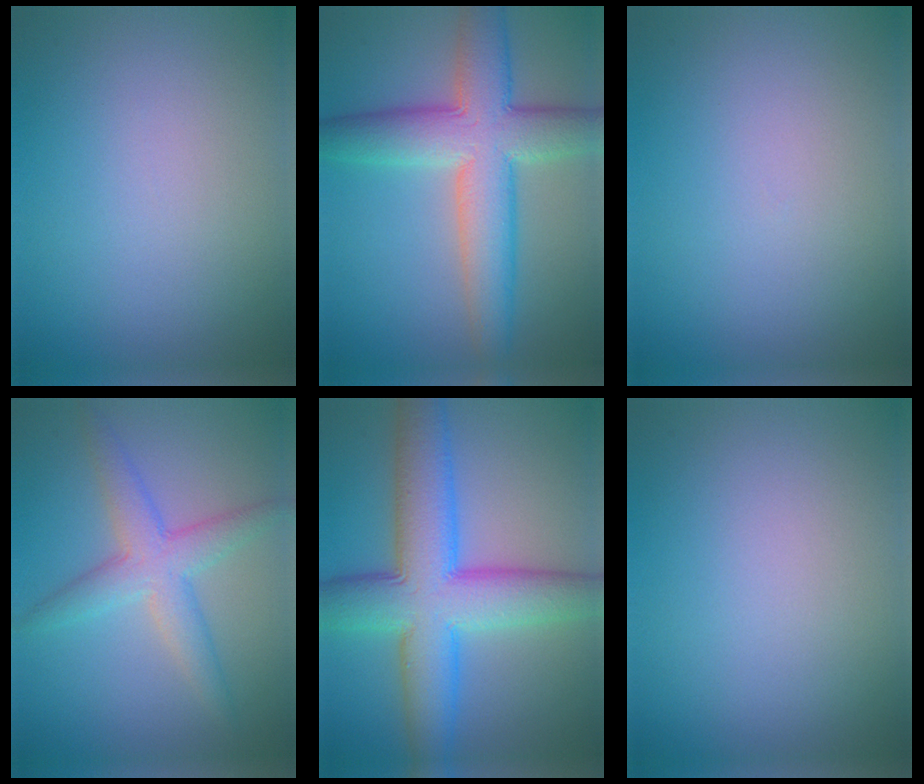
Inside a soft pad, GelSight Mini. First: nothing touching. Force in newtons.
{"total": 8.9, "press": 8.9, "slide": 0.3}
{"total": 0.0}
{"total": 4.2, "press": 4.2, "slide": 0.1}
{"total": 10.4, "press": 10.4, "slide": 0.4}
{"total": 0.0}